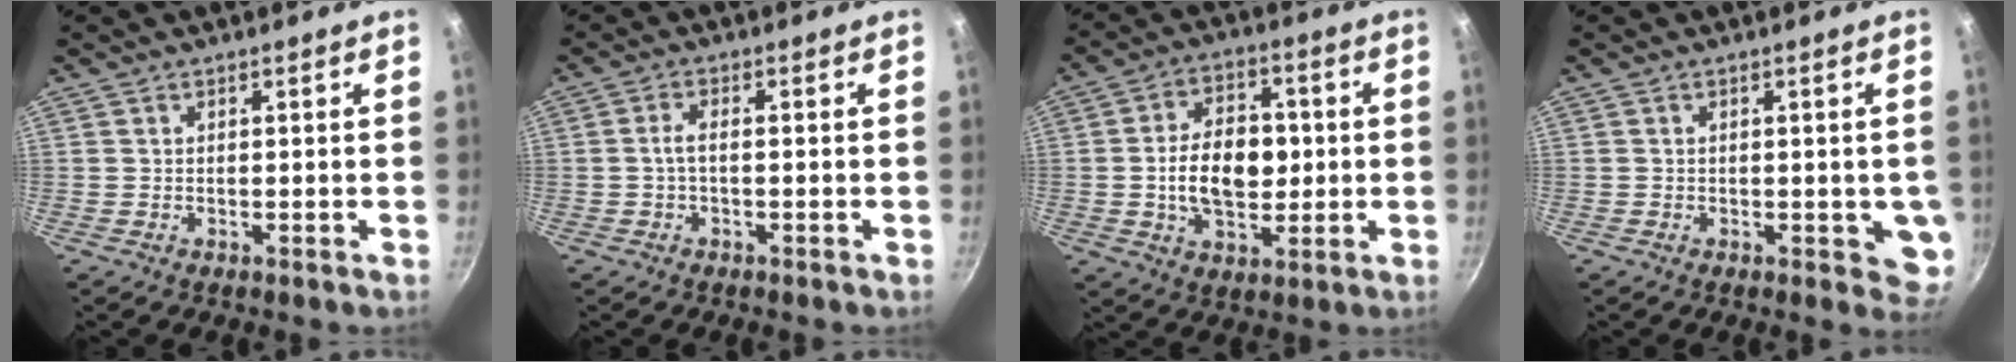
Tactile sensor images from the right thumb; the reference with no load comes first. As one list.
[{"total": 2.4, "force": [-0.6, 0.8, 2.2], "torque": [-0.054, 0.012, -0.015]}, {"total": 13.1, "force": [-0.2, 8.5, 10.0], "torque": [-0.138, 0.012, -0.009]}, {"total": 5.5, "force": [-0.7, 2.7, 4.8], "torque": [-0.028, -0.005, -0.007]}]